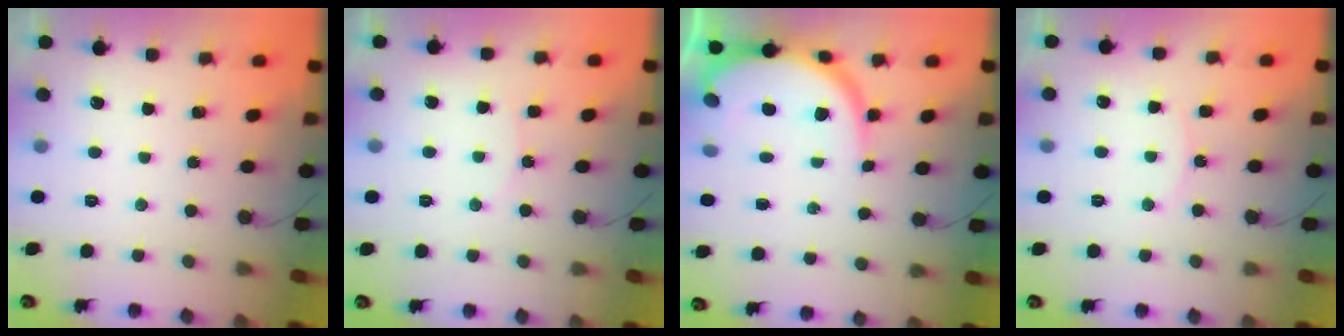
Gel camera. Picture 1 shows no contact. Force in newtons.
{"total": 5.6, "press": 5.5, "slide": 0.7}
{"total": 10.0, "press": 9.9, "slide": 1.1}
{"total": 5.8, "press": 5.7, "slide": 0.6}